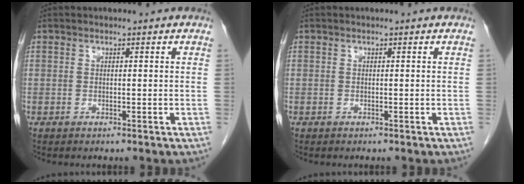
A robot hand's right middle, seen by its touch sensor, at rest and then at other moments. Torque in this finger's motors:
{"motor_torque": [0.98, -0.70, 0.47, 0.05]}